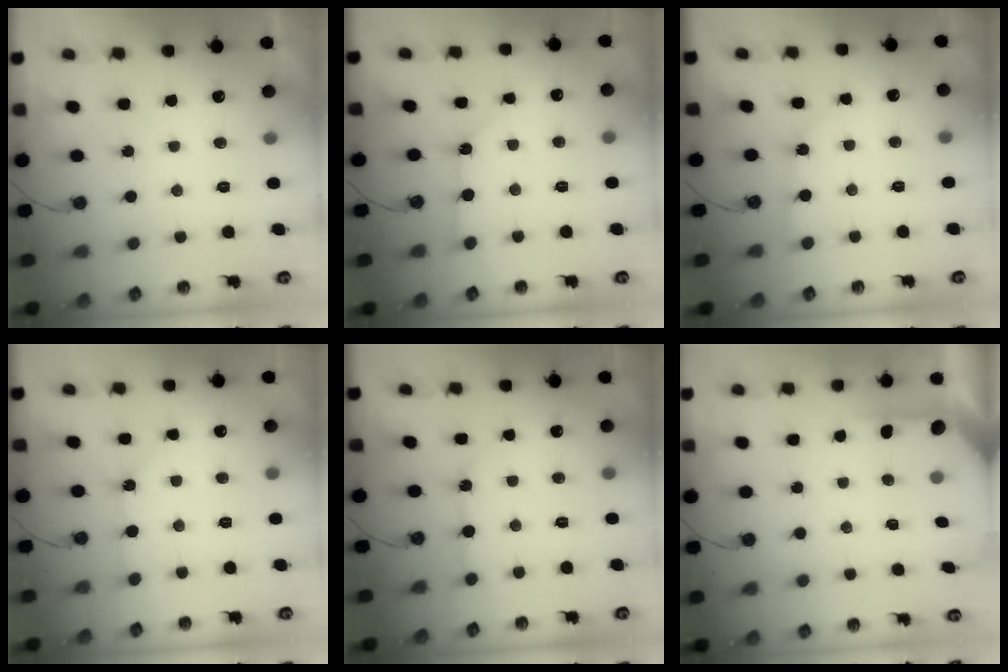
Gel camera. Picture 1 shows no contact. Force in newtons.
{"total": 3.6, "press": 3.6, "slide": 0.4}
{"total": 3.6, "press": 3.6, "slide": 0.4}
{"total": 1.8, "press": 1.8, "slide": 0.3}
{"total": 5.8, "press": 5.8, "slide": 0.7}
{"total": 2.2, "press": 2.2, "slide": 0.3}